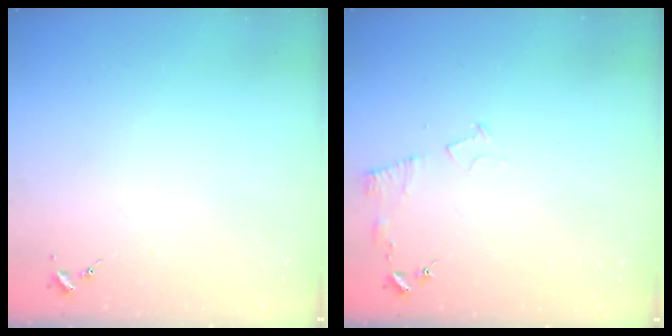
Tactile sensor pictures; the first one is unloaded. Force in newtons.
{"total": 6.1, "press": 6.1, "slide": 0.7}